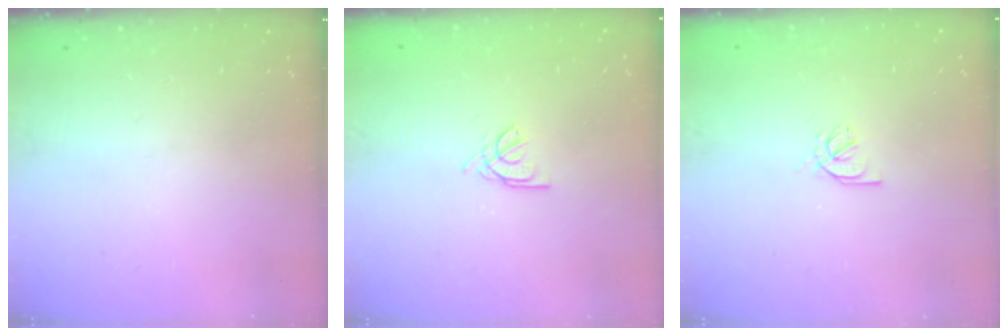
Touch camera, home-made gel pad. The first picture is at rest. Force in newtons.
{"total": 2.2, "press": 2.2, "slide": 0.6}
{"total": 2.6, "press": 2.6, "slide": 0.4}